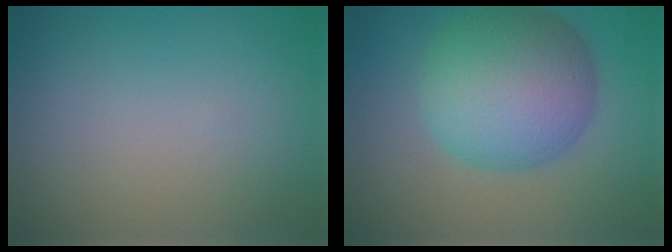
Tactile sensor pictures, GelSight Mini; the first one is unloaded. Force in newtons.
{"total": 9.8, "press": 9.8, "slide": 0.2}